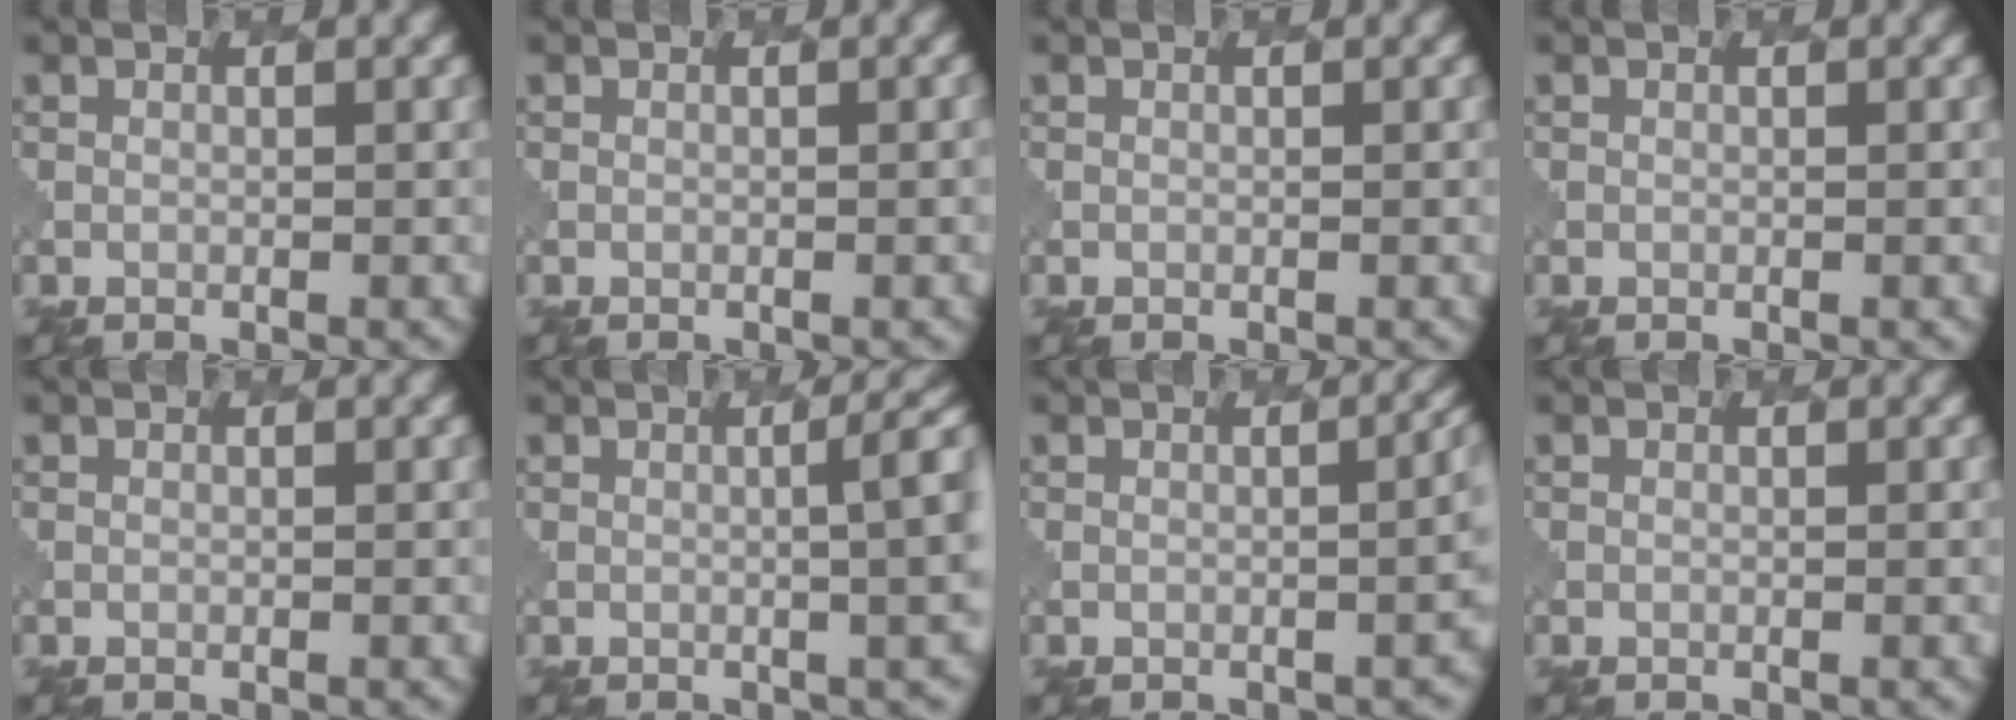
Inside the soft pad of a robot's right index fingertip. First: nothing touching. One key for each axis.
{"total": 0.8, "fx": -0.1, "fy": 0.4, "fz": 0.8, "tx": 0.001, "ty": 0.002, "tz": 0.001}
{"total": 0.0}
{"total": 0.0}
{"total": 0.0}
{"total": 6.3, "fx": 0.4, "fy": 2.4, "fz": 5.8, "tx": -0.037, "ty": 0.014, "tz": 0.008}
{"total": 4.5, "fx": -0.7, "fy": 2.2, "fz": 3.9, "tx": -0.010, "ty": 0.002, "tz": -0.002}
{"total": 0.0}